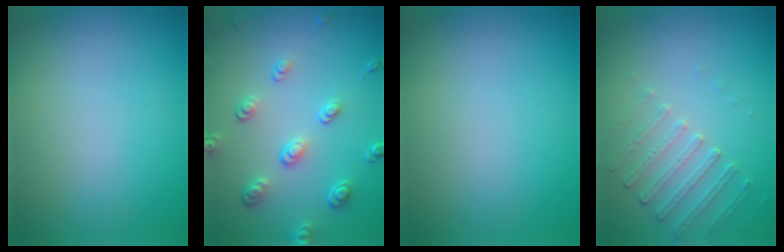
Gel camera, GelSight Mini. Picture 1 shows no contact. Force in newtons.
{"total": 3.9, "press": 3.0, "slide": 2.5}
{"total": 0.0}
{"total": 1.9, "press": 1.5, "slide": 1.2}